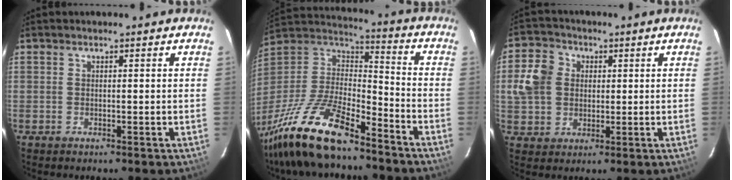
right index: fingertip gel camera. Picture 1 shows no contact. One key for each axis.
{"total": 22.1, "fx": -16.2, "fy": 6.3, "fz": 13.6, "tx": -0.288, "ty": -0.026, "tz": -0.294}
{"total": 8.8, "fx": 1.2, "fy": 7.7, "fz": 4.2, "tx": -0.094, "ty": 0.024, "tz": 0.020}